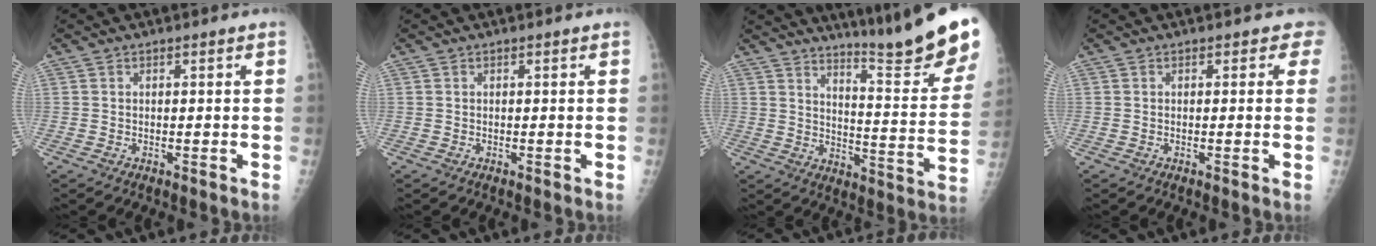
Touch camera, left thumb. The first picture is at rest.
{"total": 0.0}
{"total": 20.1, "force": [16.7, 0.3, 11.2], "torque": [-0.136, -0.152, 0.227]}
{"total": 1.6, "force": [0.8, 1.2, 0.6], "torque": [0.021, 0.000, -0.005]}